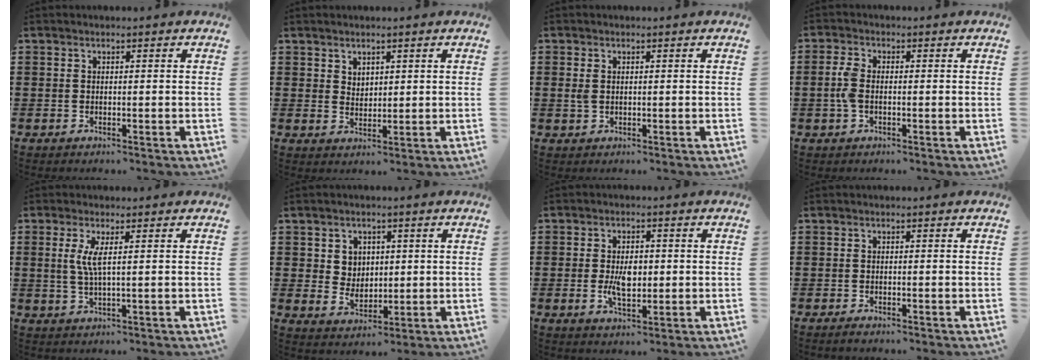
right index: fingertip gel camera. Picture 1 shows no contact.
{"total": 2.1, "force": [1.7, 1.2, 0.1], "torque": [-0.006, 0.004, 0.034]}
{"total": 1.6, "force": [0.2, 1.0, 1.1], "torque": [-0.033, 0.003, 0.001]}
{"total": 3.3, "force": [-0.5, 1.6, 2.8], "torque": [-0.076, -0.006, -0.015]}
{"total": 3.6, "force": [0.7, 0.1, 3.5], "torque": [-0.078, -0.006, 0.008]}
{"total": 3.7, "force": [1.3, 3.4, 0.8], "torque": [-0.023, 0.008, 0.021]}
{"total": 4.8, "force": [-0.3, 2.5, 4.1], "torque": [-0.075, -0.001, -0.008]}
{"total": 0.6, "force": [-0.6, -0.1, 0.2], "torque": [-0.006, -0.007, -0.010]}